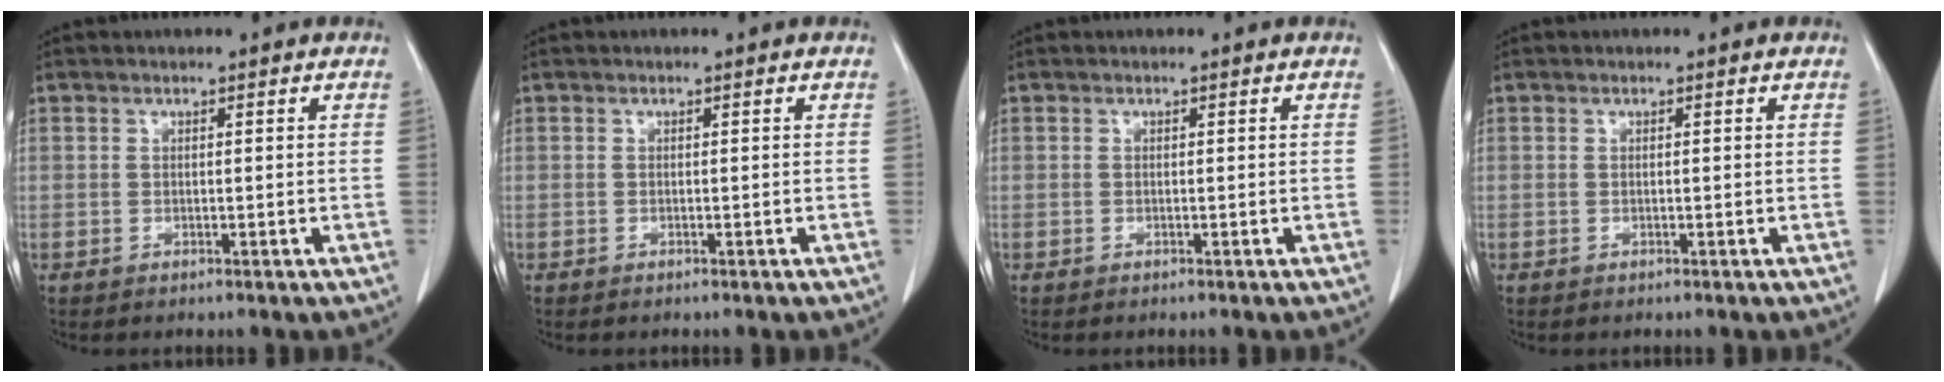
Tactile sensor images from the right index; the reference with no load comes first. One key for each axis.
{"total": 0.0}
{"total": 0.0}
{"total": 0.0}